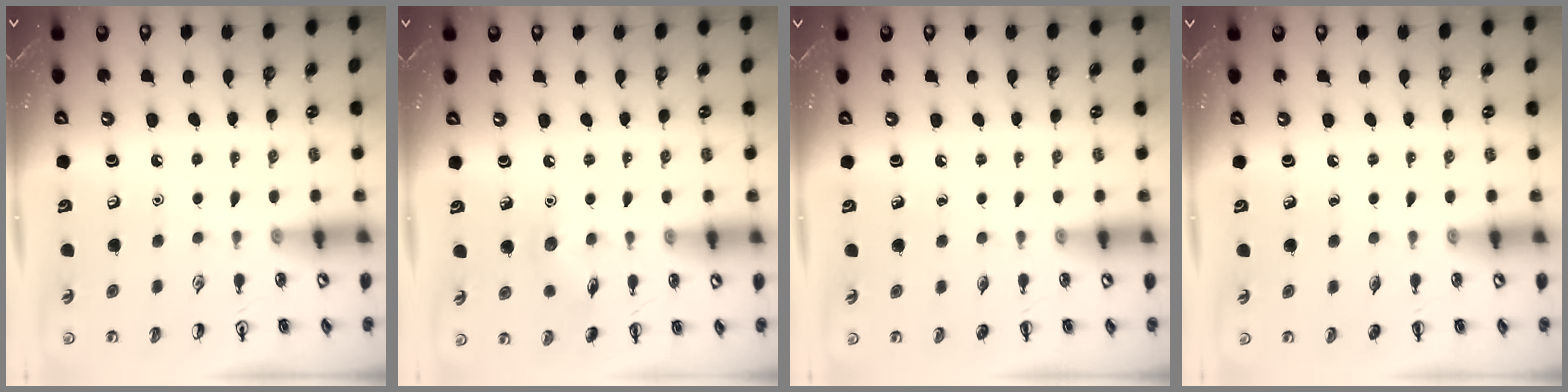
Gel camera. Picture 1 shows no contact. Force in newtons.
{"total": 6.0, "press": 5.9, "slide": 1.5}
{"total": 0.0}
{"total": 0.0}